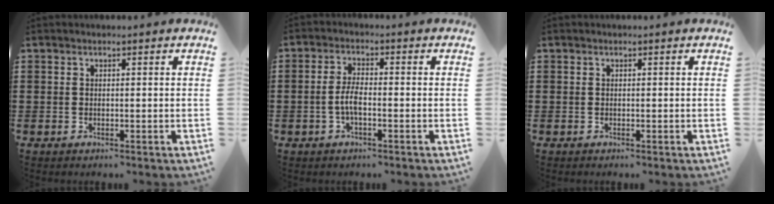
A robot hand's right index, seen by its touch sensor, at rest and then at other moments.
{"total": 3.6, "force": [-1.0, 1.2, 3.3], "torque": [-0.081, -0.002, -0.027]}
{"total": 0.0}